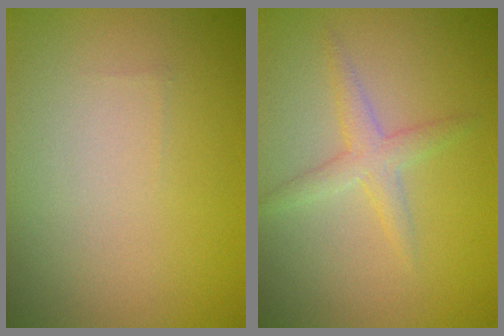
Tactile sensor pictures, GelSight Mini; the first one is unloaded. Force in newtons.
{"total": 2.1, "press": 2.1, "slide": 0.0}